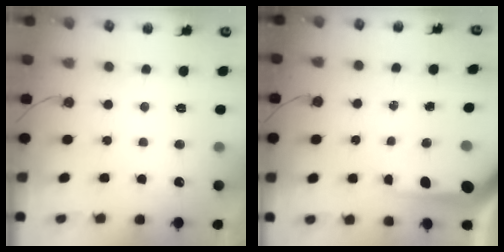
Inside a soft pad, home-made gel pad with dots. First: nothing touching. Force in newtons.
{"total": 9.2, "press": 9.2, "slide": 1.0}